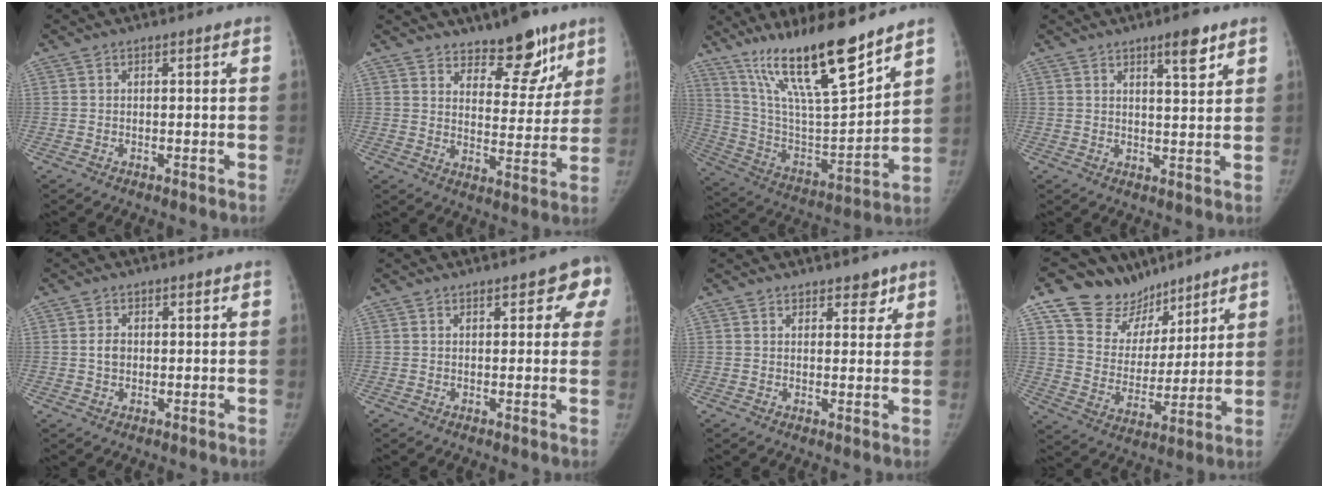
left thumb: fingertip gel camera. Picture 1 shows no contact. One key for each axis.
{"total": 11.6, "fx": 8.5, "fy": 5.2, "fz": 6.0, "tx": -0.037, "ty": -0.060, "tz": 0.130}
{"total": 22.2, "fx": 15.8, "fy": 3.9, "fz": 15.2, "tx": -0.242, "ty": -0.074, "tz": 0.287}
{"total": 5.2, "fx": 3.4, "fy": 1.1, "fz": 3.8, "tx": -0.047, "ty": -0.023, "tz": 0.051}
{"total": 2.3, "fx": 0.4, "fy": 1.8, "fz": 1.4, "tx": -0.018, "ty": -0.001, "tz": 0.008}
{"total": 5.9, "fx": 3.0, "fy": 2.8, "fz": 4.3, "tx": -0.013, "ty": -0.005, "tz": 0.024}
{"total": 3.6, "fx": 2.6, "fy": 1.9, "fz": 1.5, "tx": 0.007, "ty": -0.015, "tz": 0.037}
{"total": 15.7, "fx": 11.7, "fy": 9.8, "fz": 3.8, "tx": -0.013, "ty": -0.066, "tz": 0.208}